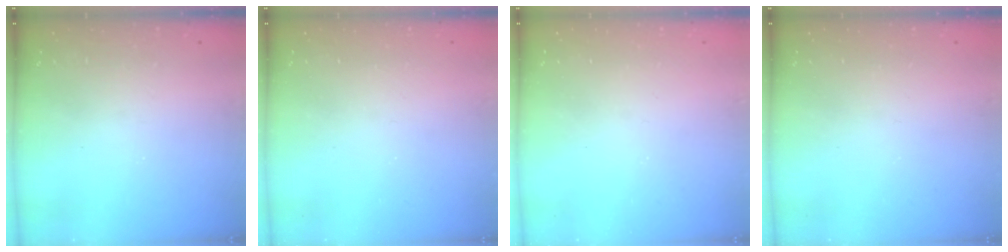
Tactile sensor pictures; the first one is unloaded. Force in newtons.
{"total": 0.0}
{"total": 0.0}
{"total": 0.0}